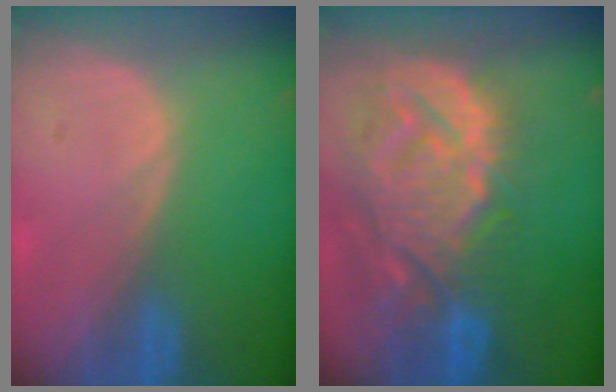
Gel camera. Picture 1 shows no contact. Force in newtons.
{"total": 14.3, "press": 12.3, "slide": 7.4}